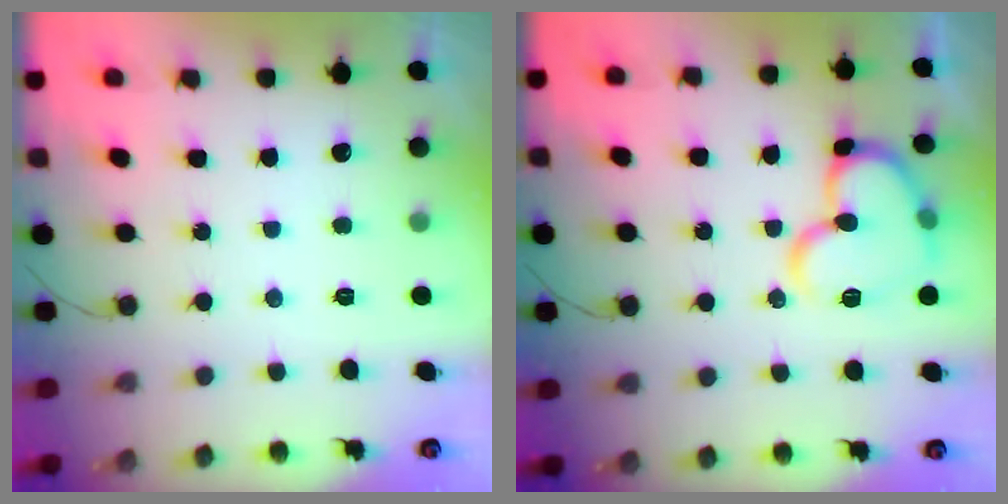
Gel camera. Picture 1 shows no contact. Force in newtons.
{"total": 15.6, "press": 15.4, "slide": 1.9}